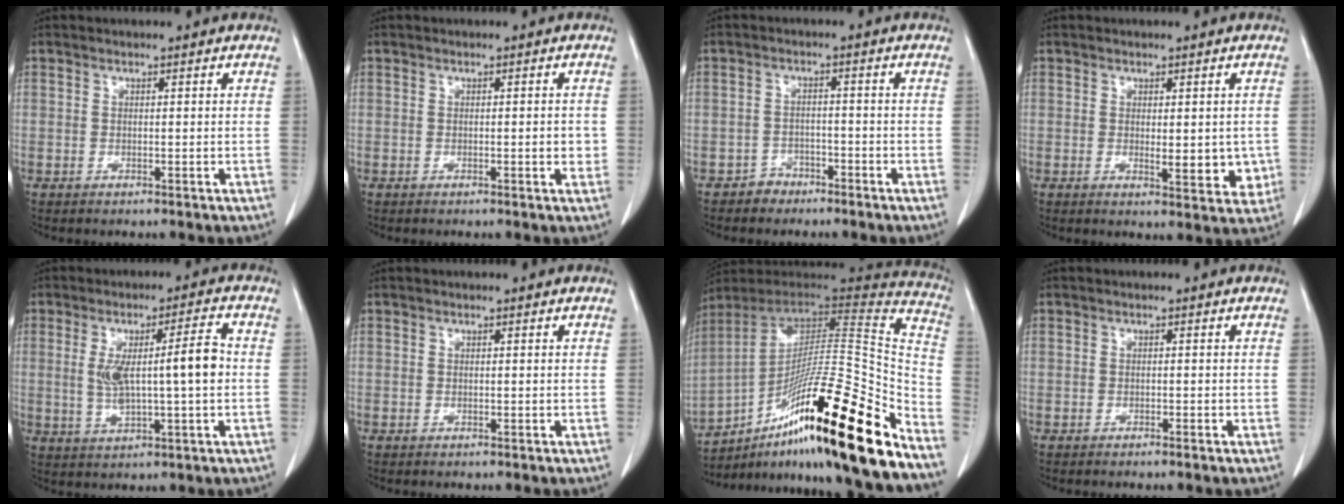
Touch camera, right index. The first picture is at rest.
{"total": 1.7, "force": [-0.3, 0.5, 1.6], "torque": [-0.023, 0.001, -0.004]}
{"total": 2.6, "force": [-2.1, 1.6, 0.0], "torque": [-0.005, 0.008, -0.036]}
{"total": 5.5, "force": [-0.6, 2.3, 5.0], "torque": [-0.054, -0.009, -0.003]}
{"total": 9.1, "force": [0.3, 1.3, 9.0], "torque": [-0.159, 0.015, 0.012]}
{"total": 0.0}
{"total": 31.8, "force": [-19.2, 2.1, 25.3], "torque": [-0.311, 0.001, -0.311]}
{"total": 0.6, "force": [-0.5, 0.0, 0.3], "torque": [-0.010, -0.001, -0.008]}